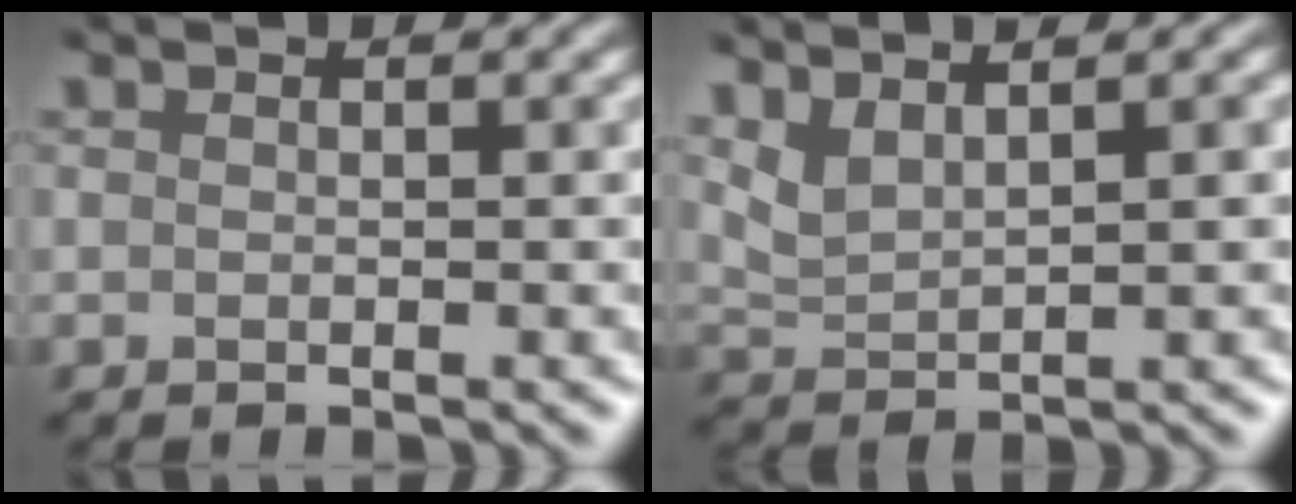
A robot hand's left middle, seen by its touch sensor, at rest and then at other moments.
{"total": 2.5, "force": [2.3, 0.2, 1.0], "torque": [-0.031, 0.004, 0.048]}